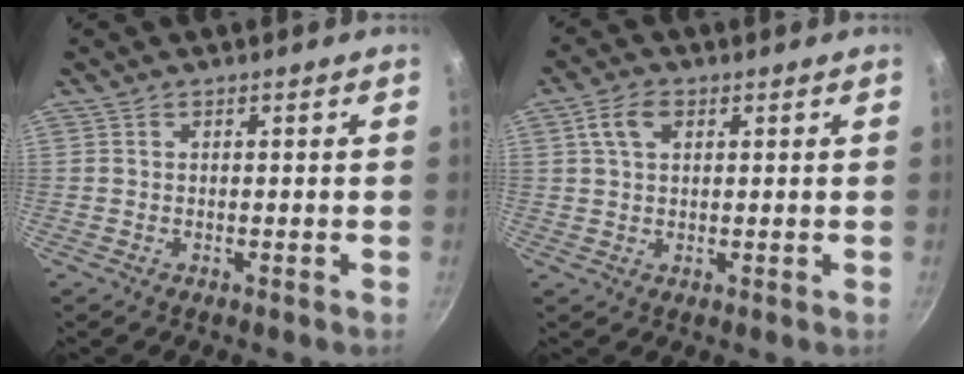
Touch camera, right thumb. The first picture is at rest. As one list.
[{"total": 4.9, "force": [1.8, 3.1, 3.4], "torque": [-0.057, 0.005, 0.030]}]